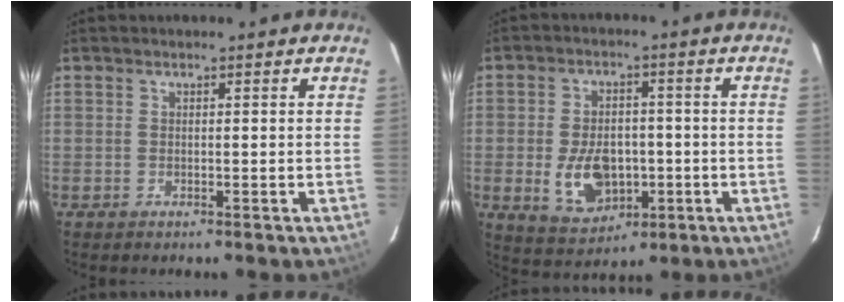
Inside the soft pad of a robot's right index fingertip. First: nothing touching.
{"total": 10.7, "force": [-2.5, 7.1, 7.6], "torque": [-0.156, -0.005, -0.025]}